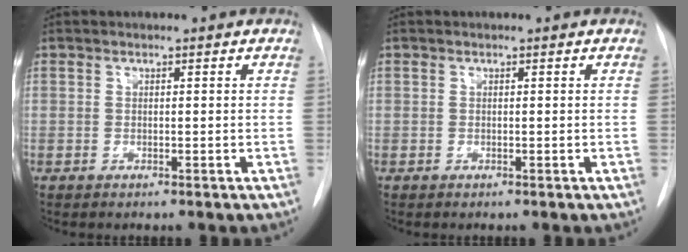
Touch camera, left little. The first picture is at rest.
{"total": 0.0}